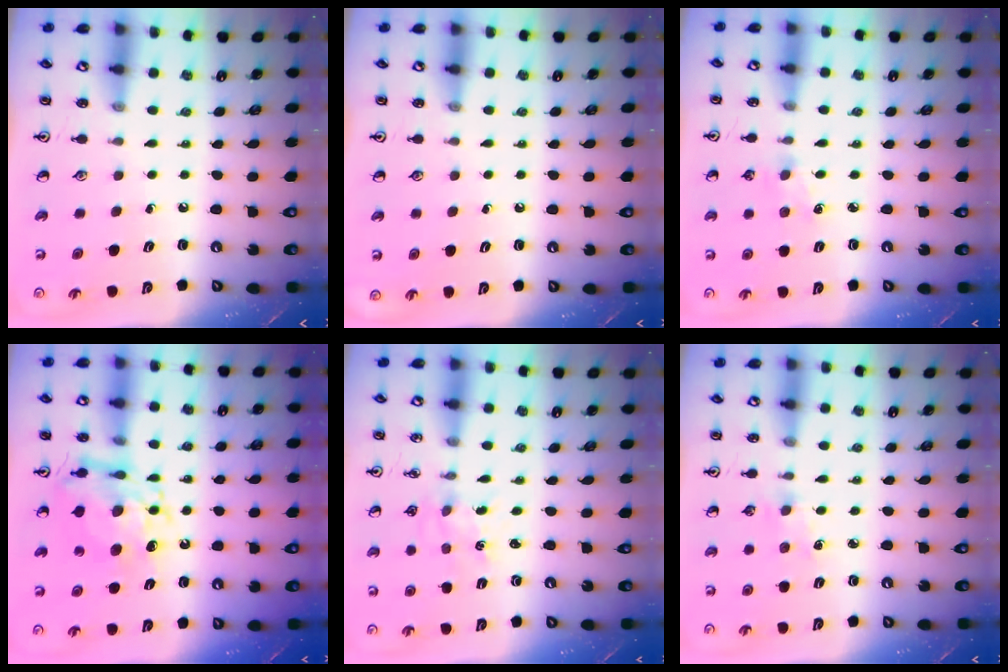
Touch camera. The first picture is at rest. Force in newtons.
{"total": 0.0}
{"total": 2.9, "press": 2.9, "slide": 0.4}
{"total": 12.0, "press": 12.0, "slide": 1.1}
{"total": 0.7, "press": 0.7, "slide": 0.1}
{"total": 3.5, "press": 3.5, "slide": 0.5}